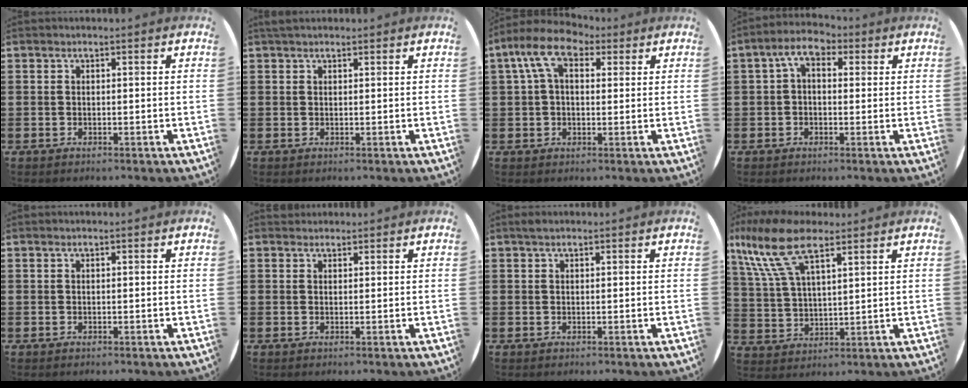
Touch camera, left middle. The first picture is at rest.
{"total": 0.9, "force": [0.8, 0.3, 0.2], "torque": [-0.004, 0.003, 0.015]}
{"total": 7.5, "force": [4.1, 4.1, 4.8], "torque": [-0.107, 0.011, 0.074]}
{"total": 4.8, "force": [2.0, 2.8, 3.3], "torque": [-0.064, 0.009, 0.032]}
{"total": 0.0}
{"total": 0.8, "force": [0.8, 0.2, -0.2], "torque": [0.010, 0.000, 0.013]}
{"total": 1.1, "force": [0.9, 0.6, 0.4], "torque": [-0.003, 0.003, 0.015]}
{"total": 11.3, "force": [7.7, 3.8, 7.3], "torque": [-0.168, -0.006, 0.141]}